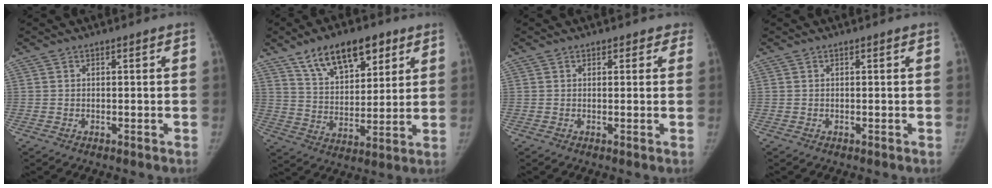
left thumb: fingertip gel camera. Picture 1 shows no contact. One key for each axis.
{"total": 15.2, "fx": 9.0, "fy": 7.7, "fz": 9.4, "tx": -0.109, "ty": -0.037, "tz": 0.155}
{"total": 2.4, "fx": 1.6, "fy": 1.7, "fz": 0.2, "tx": 0.034, "ty": -0.003, "tz": 0.006}
{"total": 0.0}